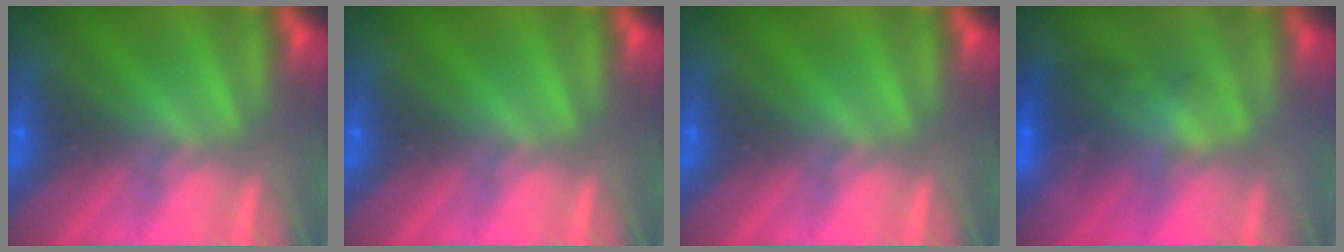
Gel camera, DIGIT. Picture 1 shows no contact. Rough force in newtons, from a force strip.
{"total": 0.0}
{"total": 0.0}
{"total": 3.6}